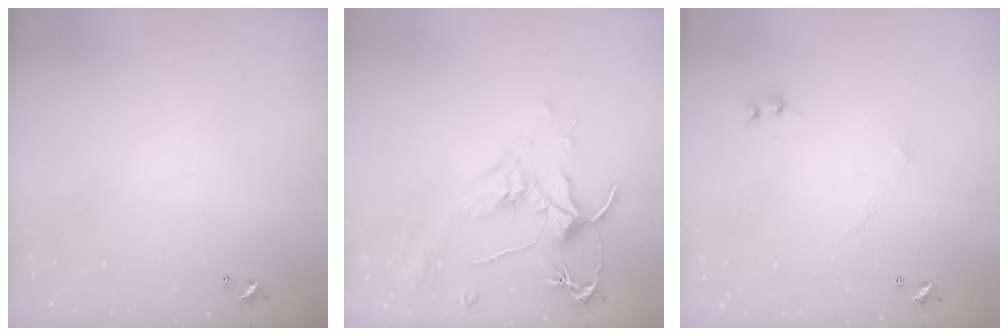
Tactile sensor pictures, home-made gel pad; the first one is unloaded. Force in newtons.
{"total": 1.8, "press": 1.7, "slide": 0.6}
{"total": 0.0}